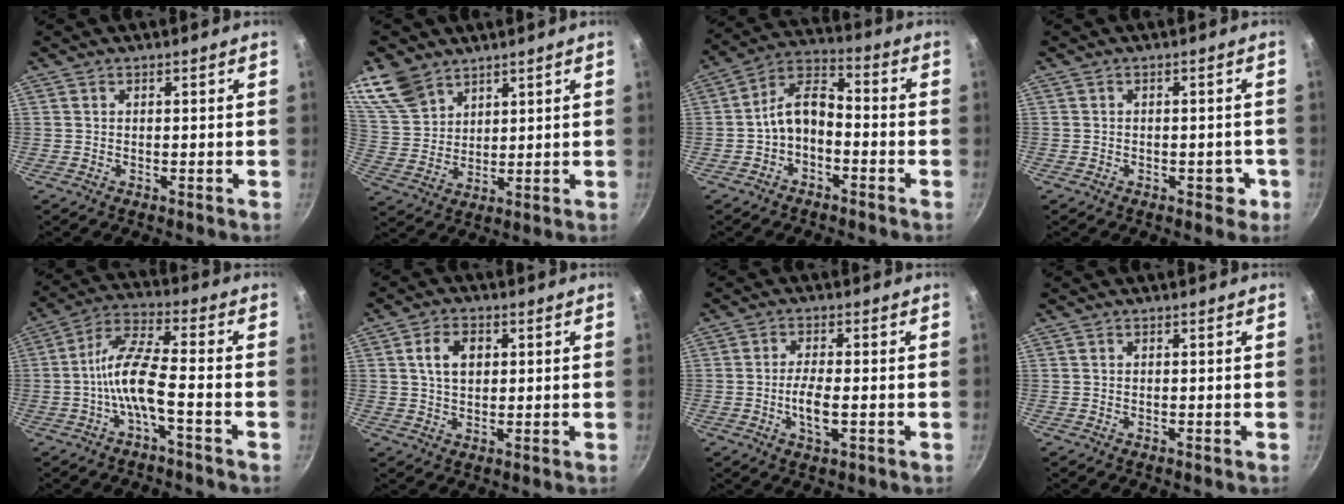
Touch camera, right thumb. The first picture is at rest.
{"total": 10.4, "force": [7.5, 6.4, 3.5], "torque": [-0.049, -0.027, 0.161]}
{"total": 8.8, "force": [-2.7, 5.5, 6.2], "torque": [-0.102, 0.055, -0.058]}
{"total": 3.2, "force": [-1.2, 2.2, 1.9], "torque": [0.000, 0.017, -0.009]}
{"total": 9.5, "force": [-3.1, 2.3, 8.7], "torque": [-0.186, 0.037, -0.067]}
{"total": 6.0, "force": [1.5, 4.1, 4.2], "torque": [-0.059, 0.004, 0.028]}
{"total": 5.4, "force": [-1.1, 1.8, 5.0], "torque": [-0.099, 0.004, -0.022]}
{"total": 0.0}